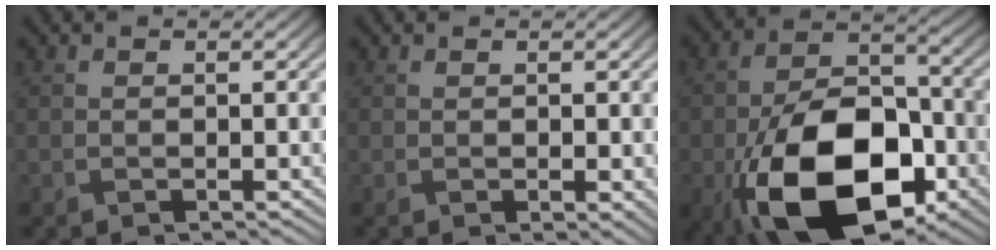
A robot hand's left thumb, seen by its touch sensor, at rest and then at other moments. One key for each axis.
{"total": 0.7, "fx": 0.1, "fy": 0.1, "fz": 0.7, "tx": -0.011, "ty": -0.001, "tz": 0.005}
{"total": 17.9, "fx": -7.7, "fy": 10.0, "fz": 12.7, "tx": -0.227, "ty": -0.027, "tz": -0.136}